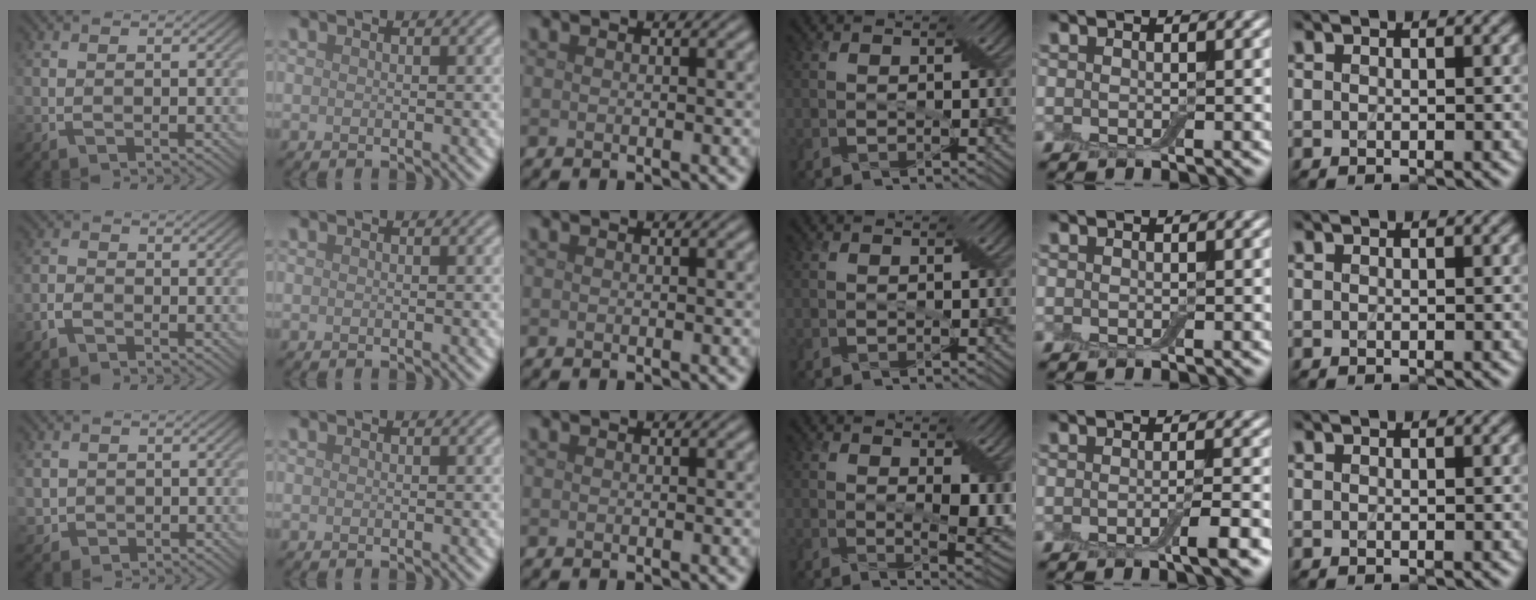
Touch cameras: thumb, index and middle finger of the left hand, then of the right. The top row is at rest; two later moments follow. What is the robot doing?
{"motion": "extract", "object": "backpack"}